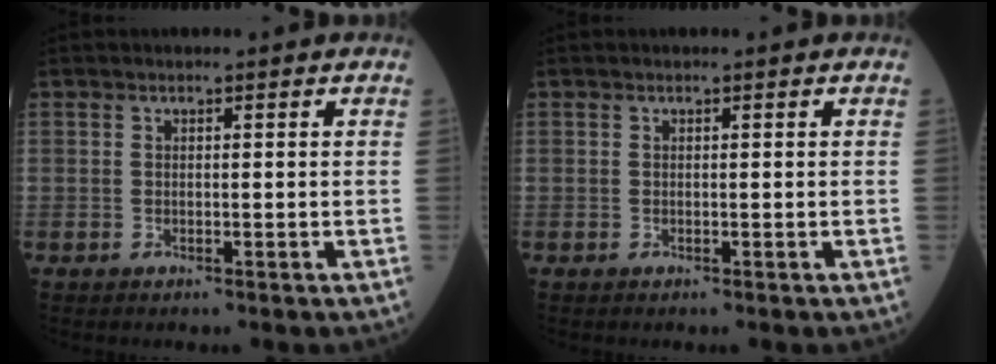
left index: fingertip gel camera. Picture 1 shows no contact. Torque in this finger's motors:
{"motor_torque": [0.00, 0.00, 0.00, 0.00]}